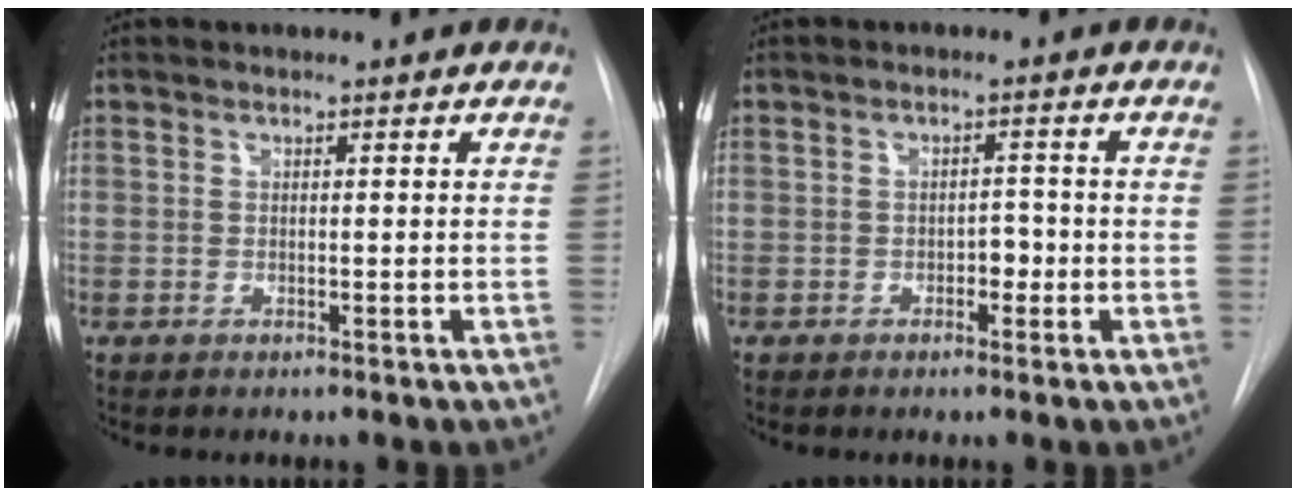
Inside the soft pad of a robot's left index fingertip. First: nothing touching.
{"total": 2.1, "force": [-0.8, 1.3, 1.5], "torque": [-0.015, 0.006, -0.012]}